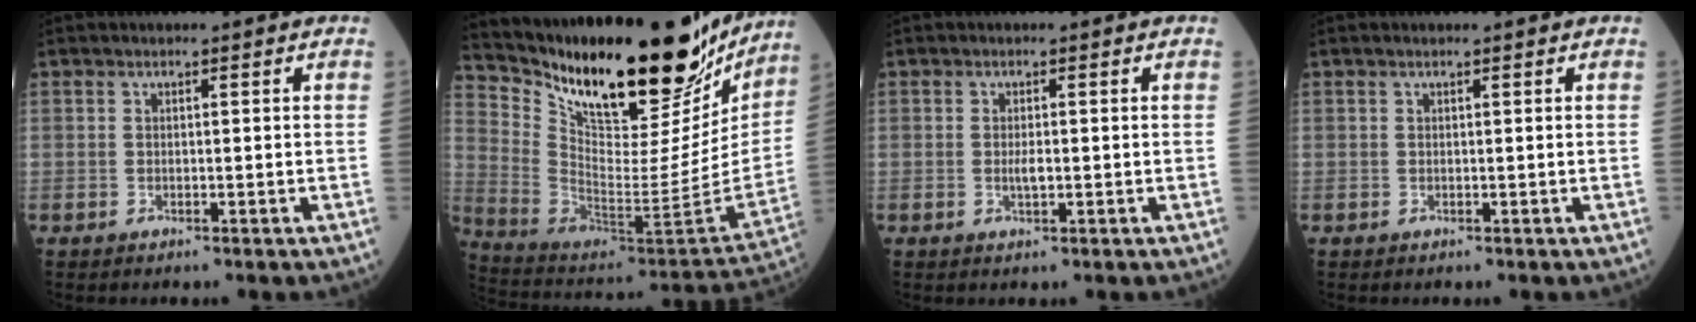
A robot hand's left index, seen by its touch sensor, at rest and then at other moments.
{"total": 29.4, "force": [23.3, 7.6, 16.3], "torque": [-0.277, -0.039, 0.356]}
{"total": 1.5, "force": [-0.1, 0.5, 1.4], "torque": [-0.029, -0.001, -0.001]}
{"total": 0.6, "force": [0.5, -0.1, 0.3], "torque": [-0.008, 0.002, 0.009]}